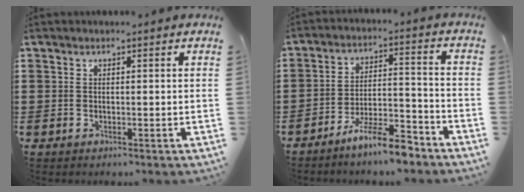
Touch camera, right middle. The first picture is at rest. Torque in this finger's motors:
{"motor_torque": [2.14, 0.00, 0.40, 0.07]}